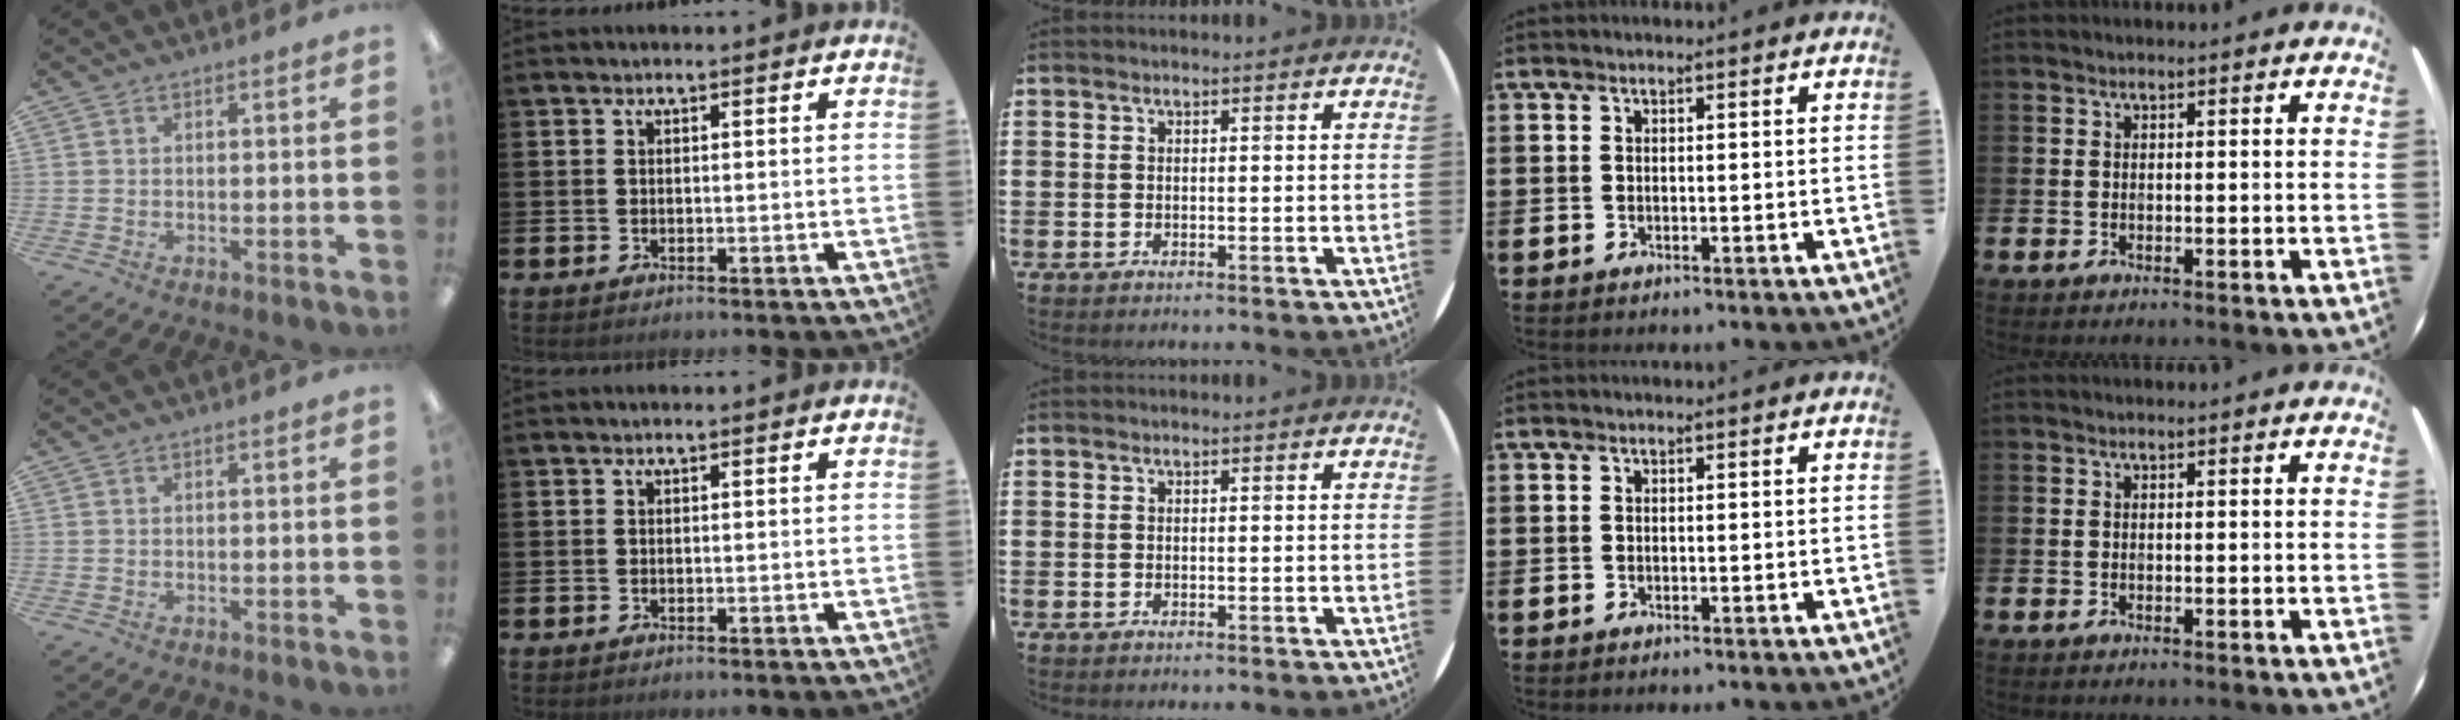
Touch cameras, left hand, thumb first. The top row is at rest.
{}